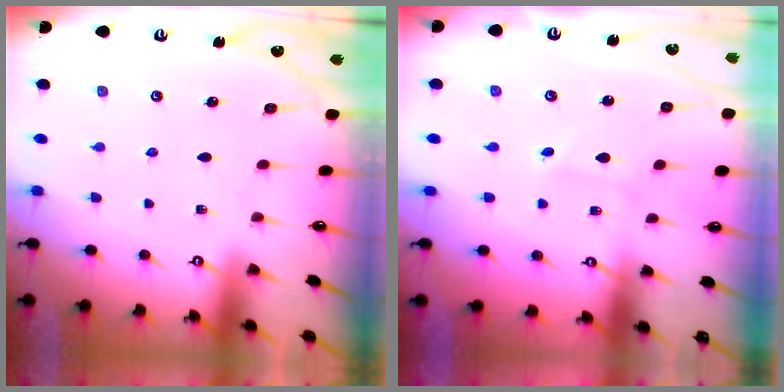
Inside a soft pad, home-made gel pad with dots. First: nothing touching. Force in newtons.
{"total": 1.1, "press": 1.1, "slide": 0.1}